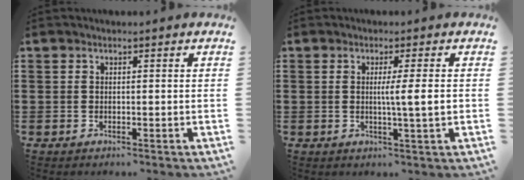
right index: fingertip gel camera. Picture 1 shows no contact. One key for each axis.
{"total": 4.2, "fx": 0.1, "fy": -0.4, "fz": 4.2, "tx": -0.076, "ty": -0.008, "tz": -0.003}